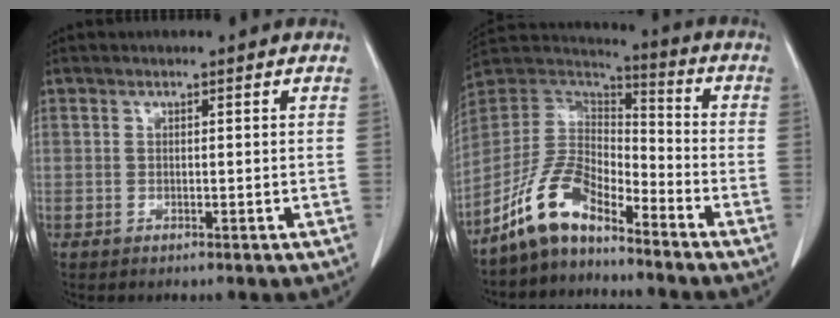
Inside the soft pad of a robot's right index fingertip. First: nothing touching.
{"total": 10.6, "force": [-8.2, 4.0, 5.3], "torque": [-0.117, 0.029, -0.163]}